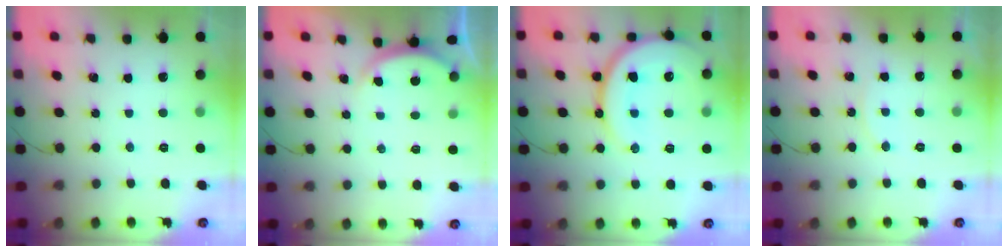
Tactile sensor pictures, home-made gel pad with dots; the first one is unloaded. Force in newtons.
{"total": 2.0, "press": 2.0, "slide": 0.5}
{"total": 17.4, "press": 17.3, "slide": 1.9}
{"total": 3.8, "press": 3.8, "slide": 0.5}